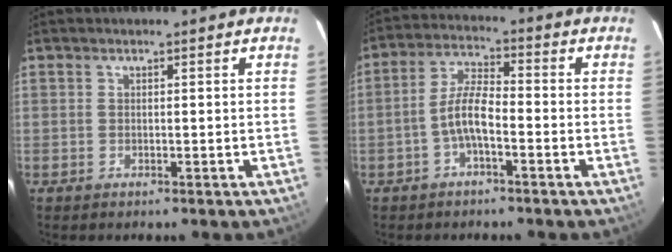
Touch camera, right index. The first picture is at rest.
{"total": 5.9, "force": [-2.5, 1.6, 5.1], "torque": [-0.108, 0.013, -0.047]}